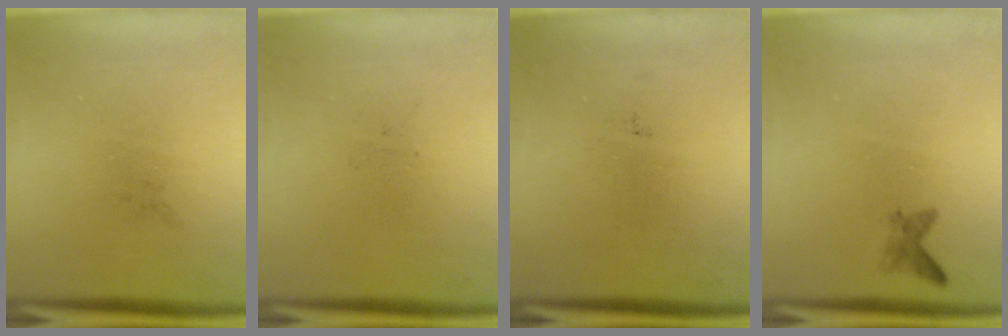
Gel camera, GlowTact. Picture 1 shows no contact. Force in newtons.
{"total": 0.0}
{"total": 0.0}
{"total": 1.1}